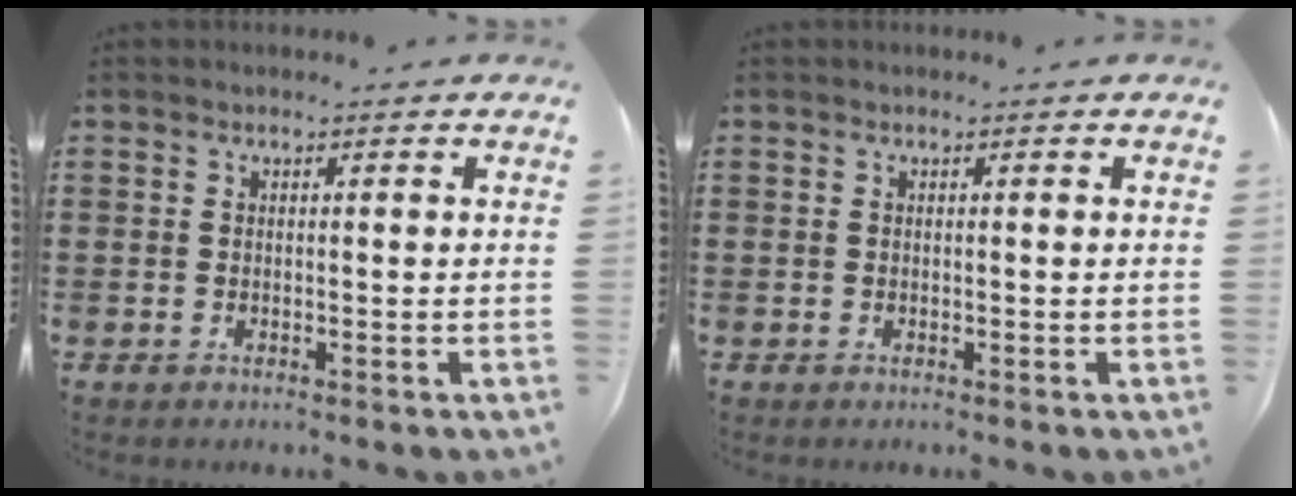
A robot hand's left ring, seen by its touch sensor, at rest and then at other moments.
{"total": 0.0}